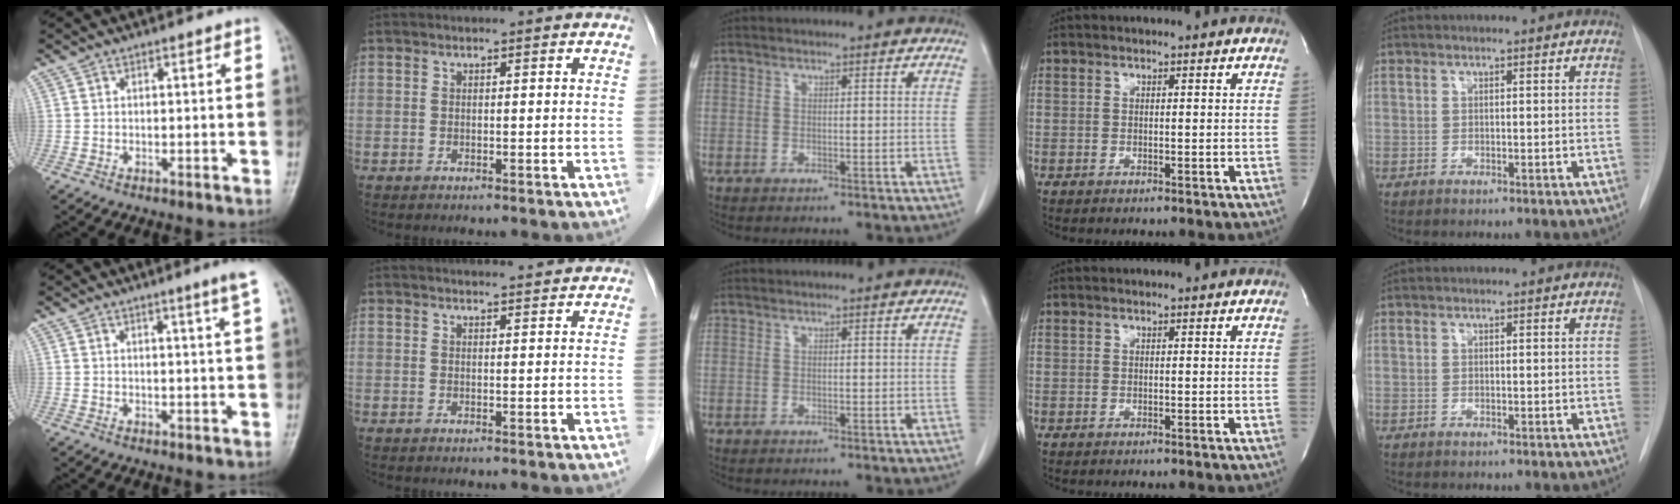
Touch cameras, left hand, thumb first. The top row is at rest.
{"thumb": {"total": 3.3, "force": [2.0, -1.0, 2.4], "torque": [-0.037, -0.015, 0.030]}, "index": {"total": 7.4, "force": [7.2, 0.5, 1.5], "torque": [-0.017, 0.023, 0.080]}}